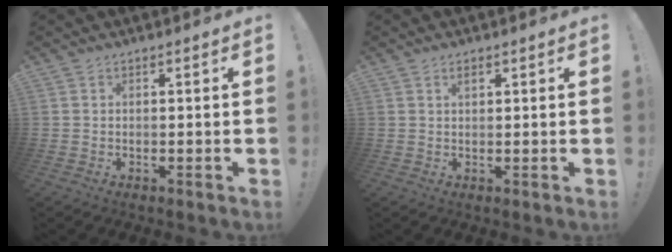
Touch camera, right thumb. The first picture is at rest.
{"total": 1.3, "force": [0.9, 0.6, 0.7], "torque": [-0.007, -0.003, 0.015]}